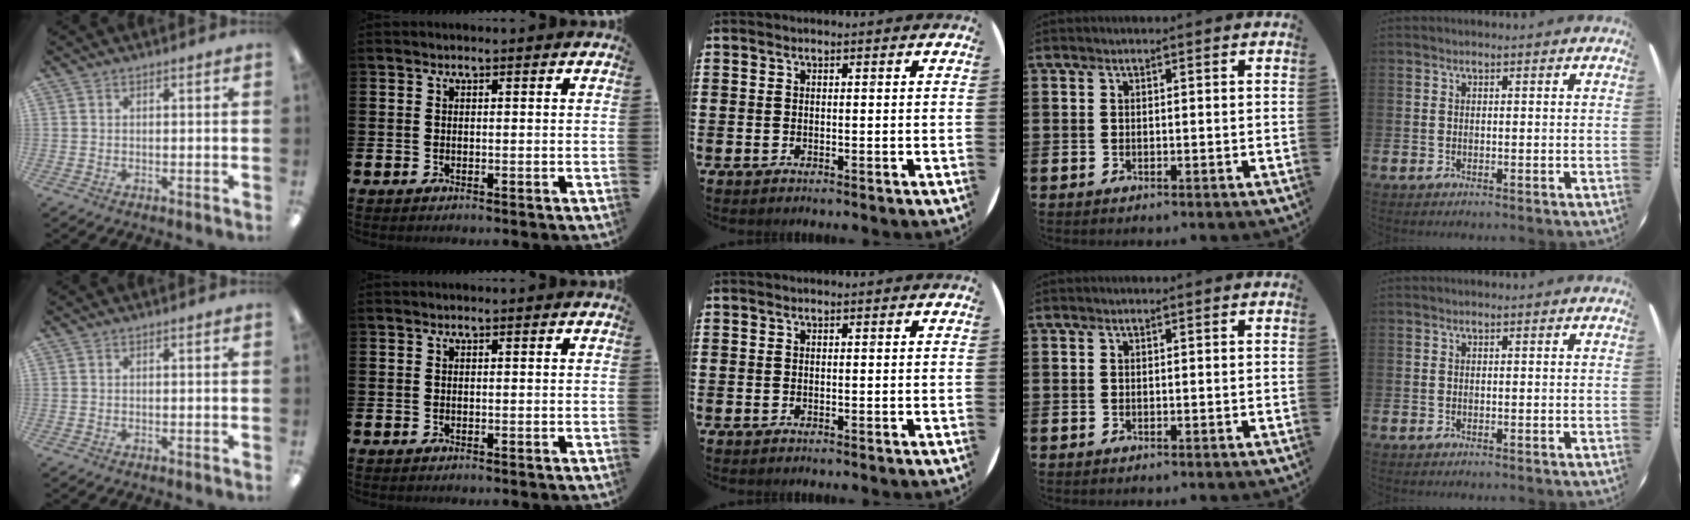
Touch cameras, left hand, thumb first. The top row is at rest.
{}